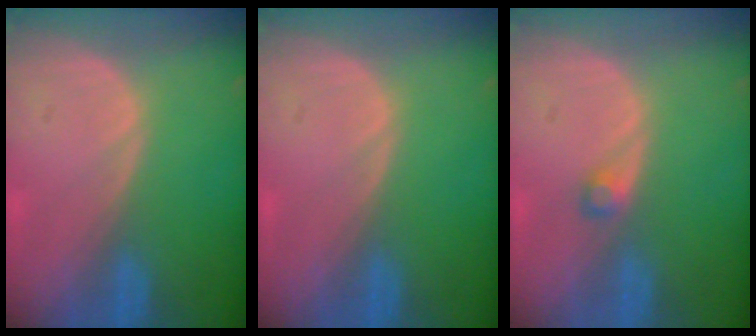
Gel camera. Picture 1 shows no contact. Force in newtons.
{"total": 0.0}
{"total": 1.5, "press": 1.4, "slide": 0.2}